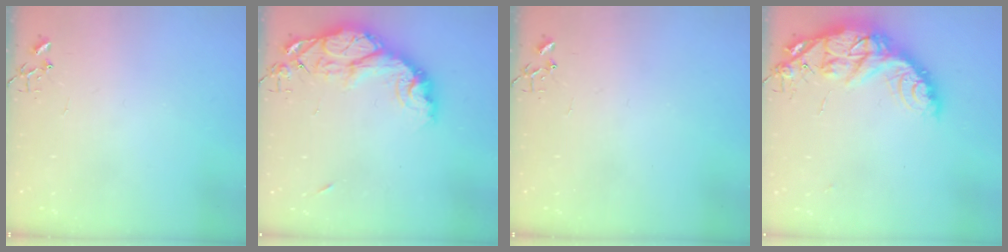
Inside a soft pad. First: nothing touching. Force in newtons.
{"total": 15.3, "press": 15.2, "slide": 1.3}
{"total": 0.0}
{"total": 17.5, "press": 17.4, "slide": 1.4}